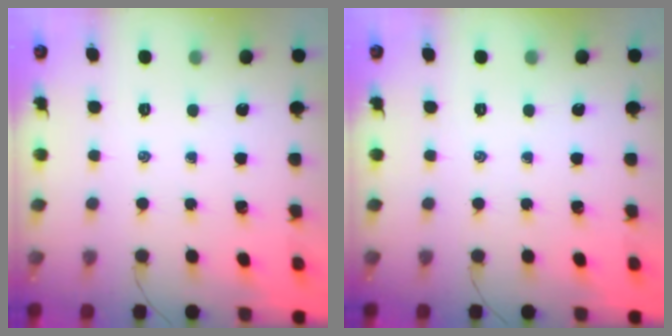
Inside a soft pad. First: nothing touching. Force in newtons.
{"total": 0.0}